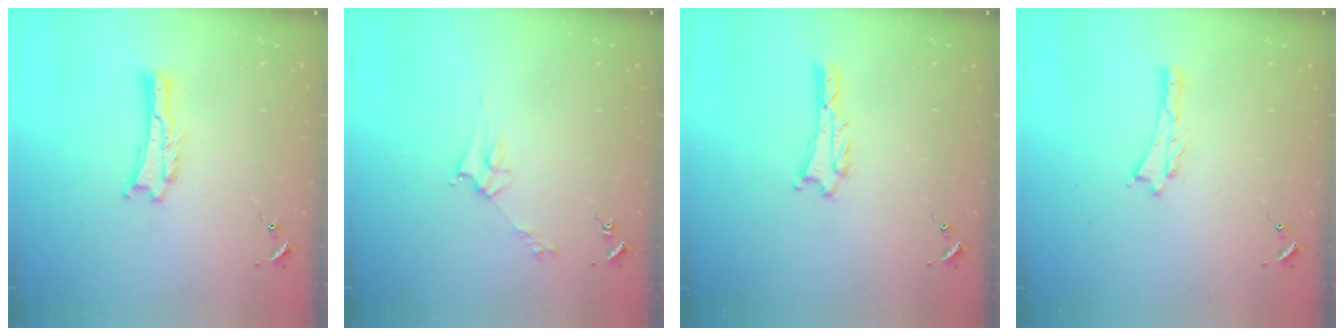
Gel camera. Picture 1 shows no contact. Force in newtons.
{"total": 2.8, "press": 2.8, "slide": 0.3}
{"total": 1.3, "press": 1.3, "slide": 0.3}
{"total": 0.0}